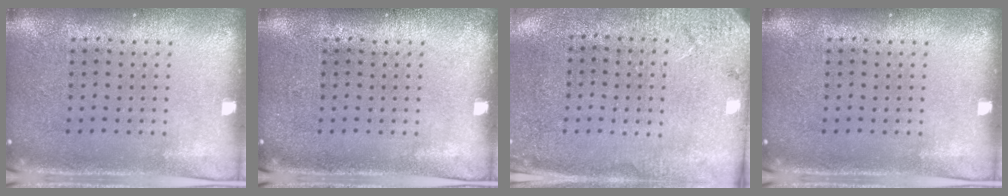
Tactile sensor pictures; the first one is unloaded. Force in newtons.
{"total": 0.0}
{"total": 2.6, "press": 2.4, "slide": 1.1}
{"total": 0.0}